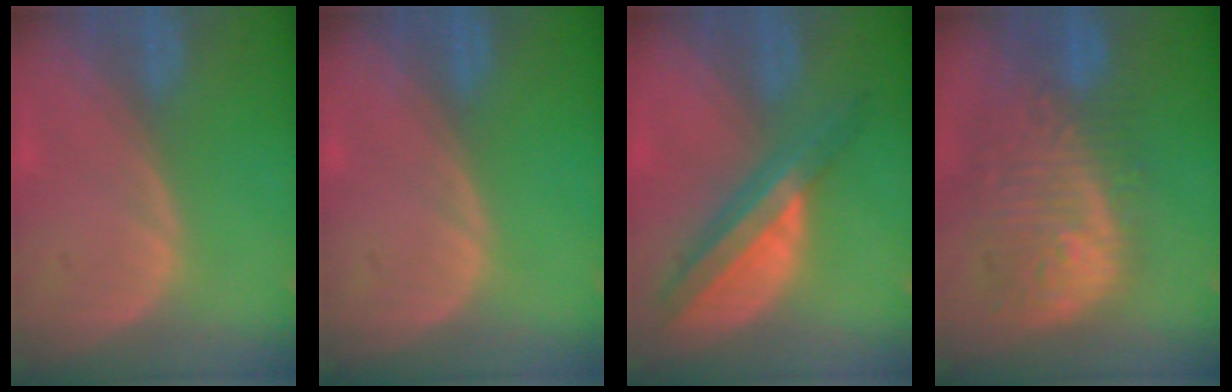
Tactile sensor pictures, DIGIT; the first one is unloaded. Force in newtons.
{"total": 0.0}
{"total": 8.1, "press": 6.8, "slide": 4.3}
{"total": 12.0, "press": 10.7, "slide": 5.3}